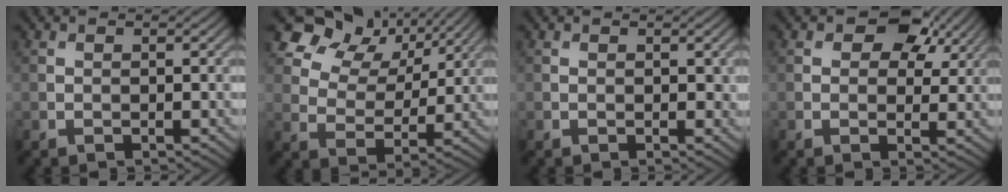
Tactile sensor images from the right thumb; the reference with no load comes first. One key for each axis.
{"total": 11.6, "fx": 7.3, "fy": 7.1, "fz": 5.6, "tx": -0.126, "ty": -0.002, "tz": 0.129}
{"total": 0.9, "fx": 0.1, "fy": 0.6, "fz": 0.6, "tx": -0.006, "ty": -0.005, "tz": 0.003}
{"total": 7.2, "fx": 3.6, "fy": 4.4, "fz": 4.4, "tx": -0.057, "ty": -0.001, "tz": 0.049}